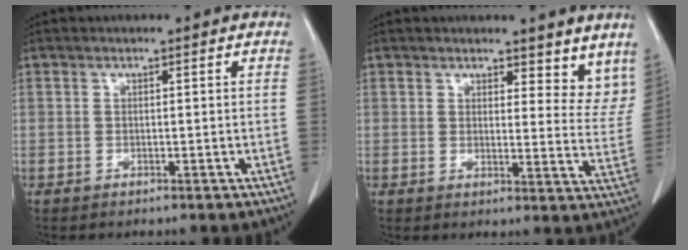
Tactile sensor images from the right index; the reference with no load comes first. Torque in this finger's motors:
{"motor_torque": [-0.05, 0.17, -0.04, 0.00]}